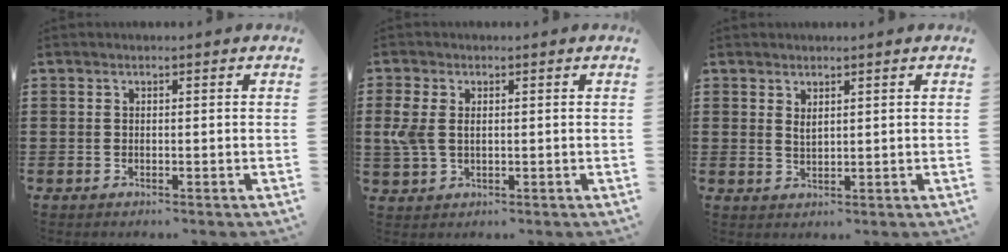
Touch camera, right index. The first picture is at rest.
{"total": 3.6, "force": [0.7, 2.2, 2.7], "torque": [-0.071, 0.002, 0.008]}
{"total": 1.5, "force": [1.2, 0.5, 0.7], "torque": [-0.017, 0.002, 0.021]}